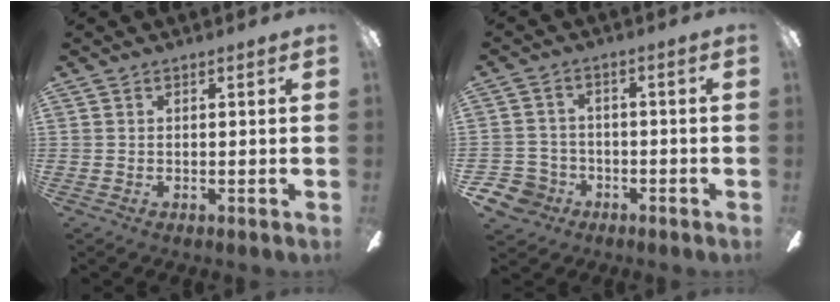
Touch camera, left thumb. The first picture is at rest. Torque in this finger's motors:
{"motor_torque": [-0.93, 0.93, 0.00, 0.01, 0.00]}